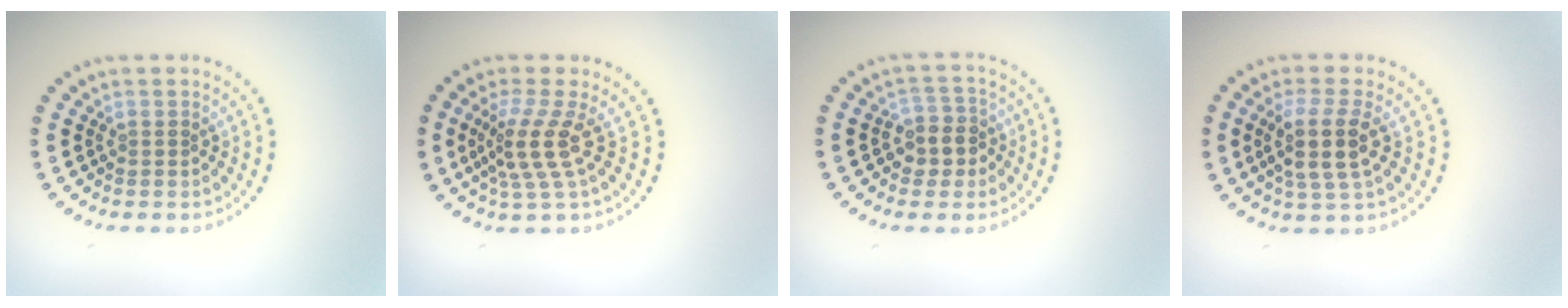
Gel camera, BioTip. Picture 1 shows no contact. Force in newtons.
{"total": 3.6, "press": 2.6, "slide": 2.5}
{"total": 2.7, "press": 2.5, "slide": 1.0}
{"total": 3.7, "press": 3.1, "slide": 2.0}